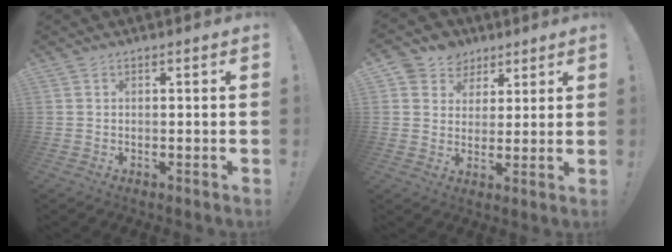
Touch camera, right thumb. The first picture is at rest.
{"total": 7.4, "force": [3.5, 6.4, 0.8], "torque": [-0.008, -0.018, 0.072]}